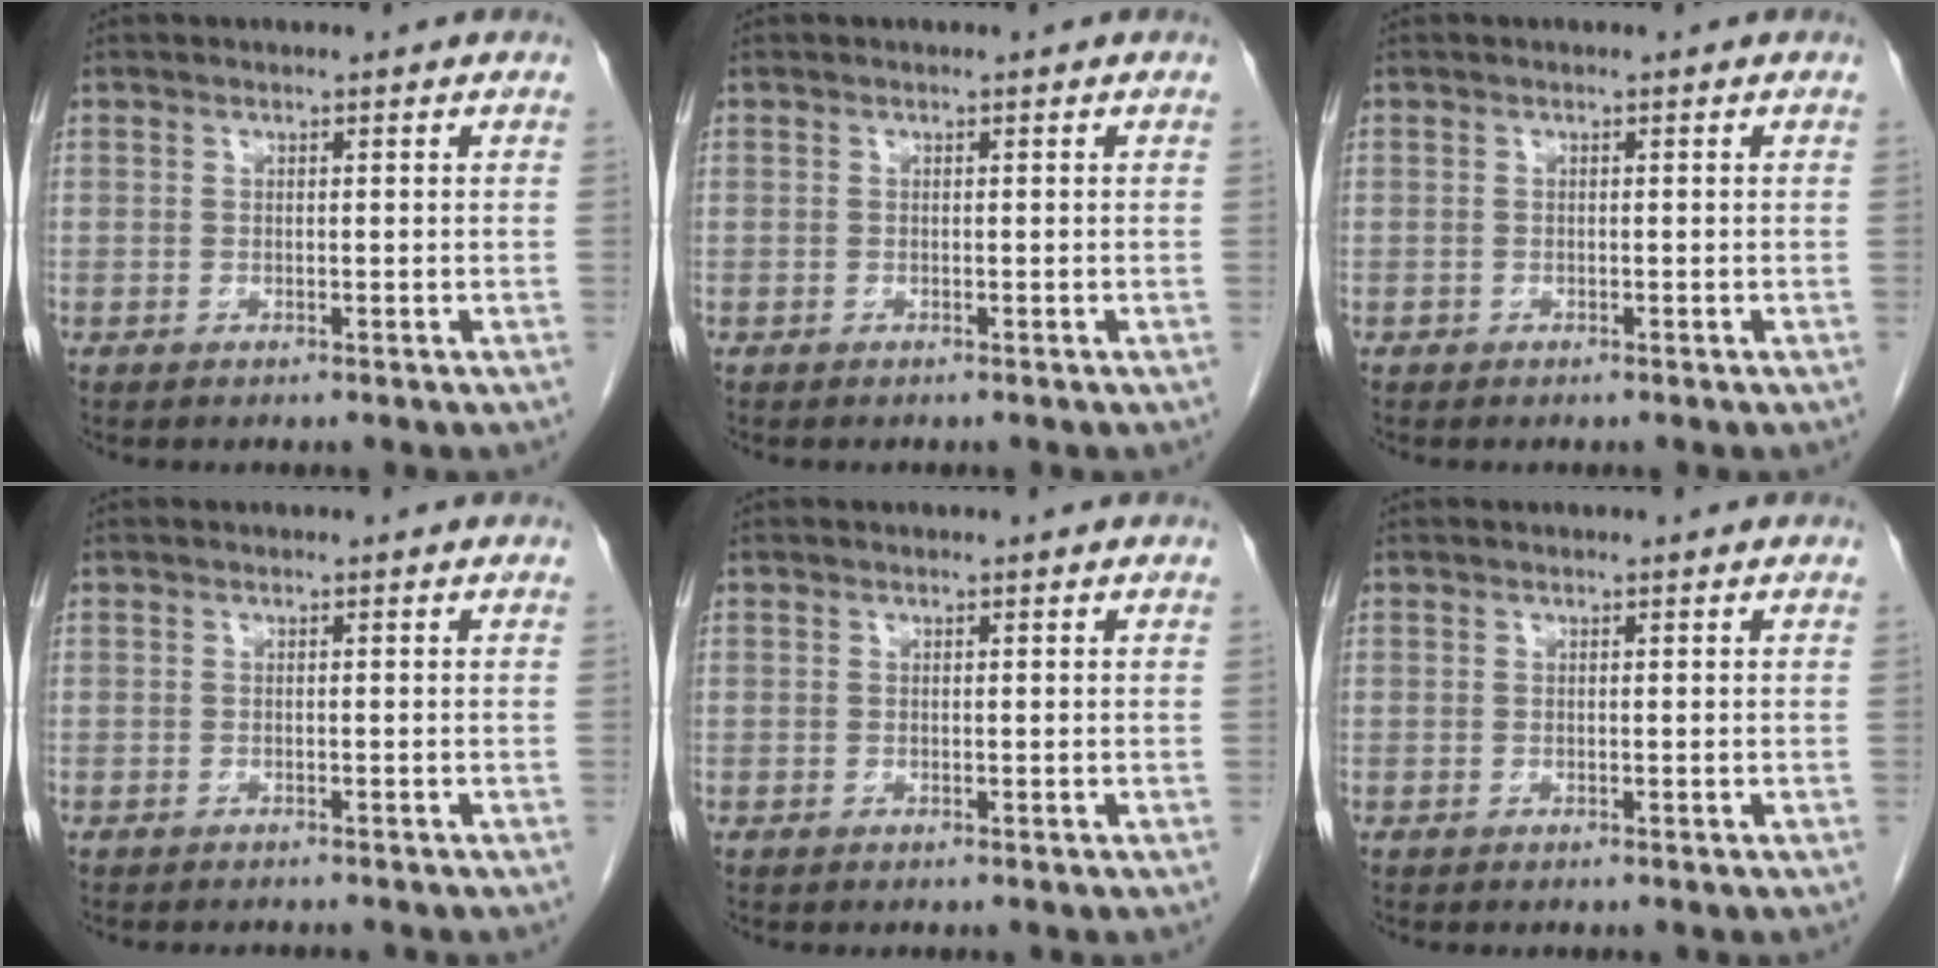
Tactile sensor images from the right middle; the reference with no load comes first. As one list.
[{"total": 0.0}, {"total": 0.0}, {"total": 3.0, "force": [-2.8, 0.4, 0.9], "torque": [-0.008, -0.004, -0.034]}, {"total": 0.0}, {"total": 0.0}]